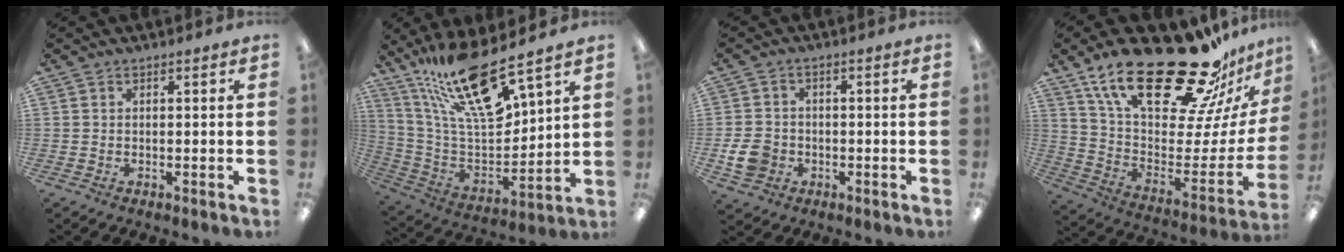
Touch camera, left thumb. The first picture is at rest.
{"total": 22.4, "force": [15.5, 6.3, 14.8], "torque": [-0.294, -0.100, 0.265]}
{"total": 6.5, "force": [-1.8, 5.5, 2.9], "torque": [-0.052, 0.007, -0.032]}
{"total": 30.1, "force": [20.4, 10.7, 19.4], "torque": [-0.305, -0.132, 0.363]}